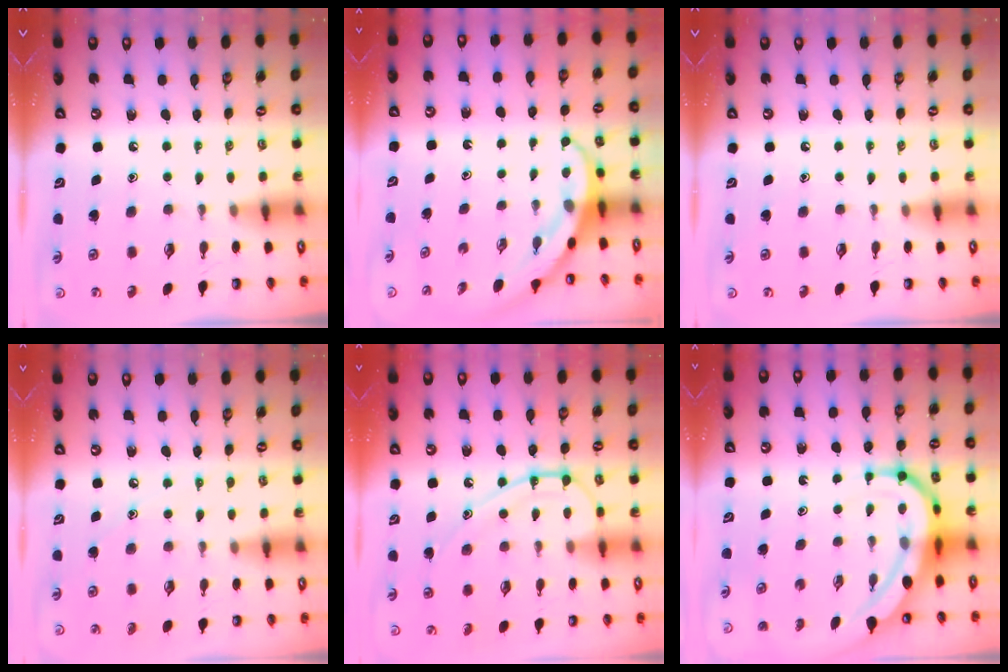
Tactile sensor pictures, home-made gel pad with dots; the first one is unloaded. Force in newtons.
{"total": 4.0, "press": 4.0, "slide": 0.4}
{"total": 0.0}
{"total": 4.3, "press": 4.3, "slide": 0.5}
{"total": 11.6, "press": 11.6, "slide": 0.6}
{"total": 12.0, "press": 11.9, "slide": 1.3}